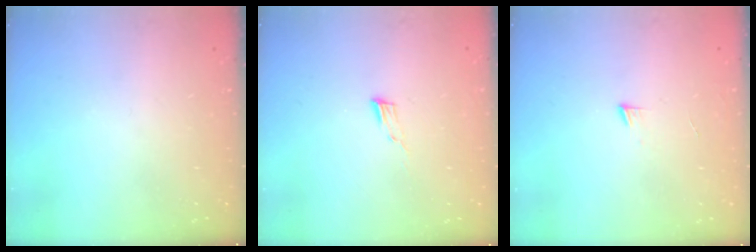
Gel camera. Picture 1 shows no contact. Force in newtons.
{"total": 4.4, "press": 4.3, "slide": 1.0}
{"total": 4.3, "press": 4.2, "slide": 0.4}